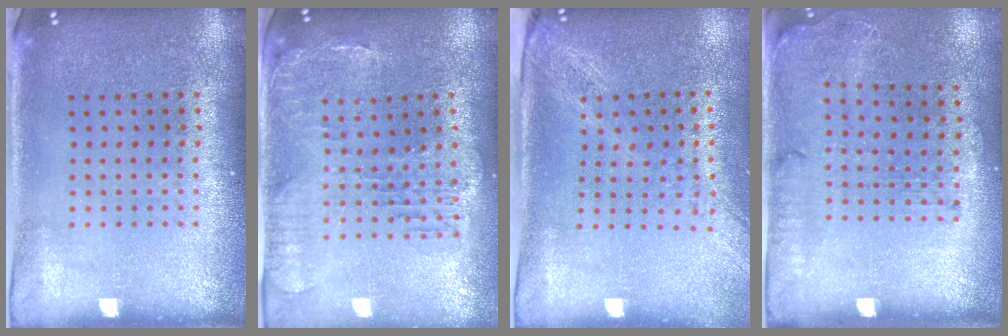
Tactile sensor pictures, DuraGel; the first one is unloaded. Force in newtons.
{"total": 1.2, "press": 1.1, "slide": 0.4}
{"total": 2.0, "press": 1.6, "slide": 1.2}
{"total": 1.7, "press": 1.2, "slide": 1.2}